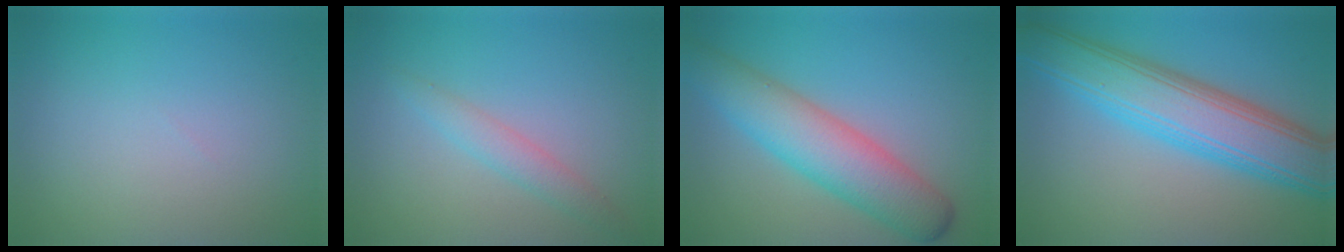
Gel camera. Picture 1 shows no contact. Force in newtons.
{"total": 2.0, "press": 2.0, "slide": 0.2}
{"total": 7.0, "press": 6.9, "slide": 0.2}
{"total": 8.9, "press": 8.9, "slide": 0.0}